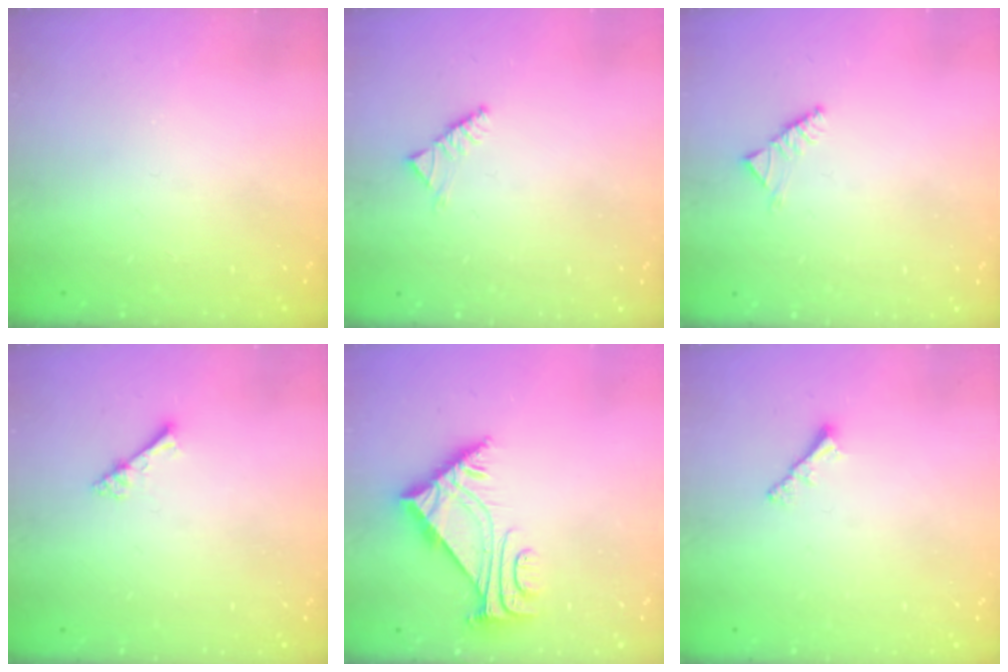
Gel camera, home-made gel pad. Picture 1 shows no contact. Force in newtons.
{"total": 2.6, "press": 2.5, "slide": 0.8}
{"total": 2.6, "press": 2.5, "slide": 0.8}
{"total": 2.7, "press": 2.7, "slide": 0.2}
{"total": 5.7, "press": 5.7, "slide": 0.6}
{"total": 1.9, "press": 1.8, "slide": 0.5}